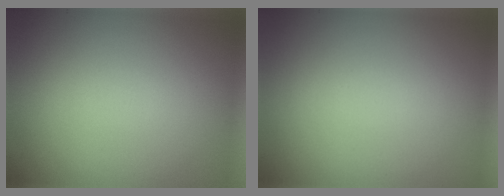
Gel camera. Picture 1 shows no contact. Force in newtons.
{"total": 0.0}